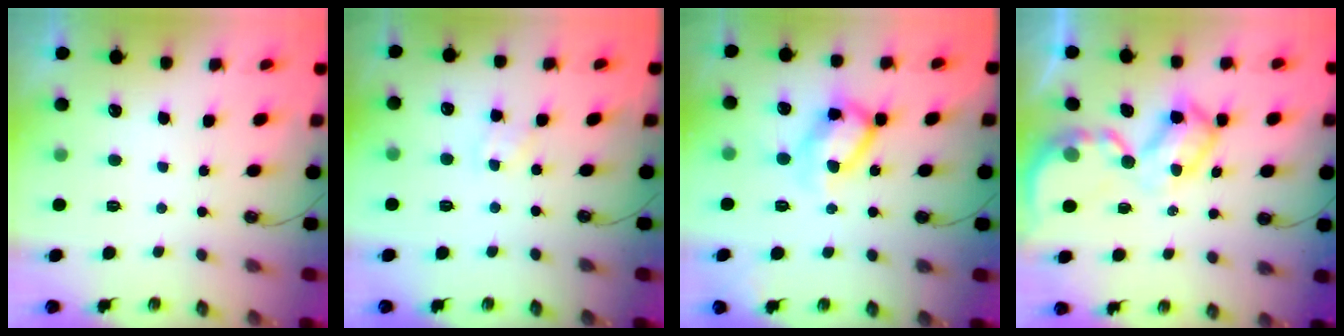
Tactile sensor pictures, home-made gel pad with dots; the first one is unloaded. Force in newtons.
{"total": 2.0, "press": 2.0, "slide": 0.3}
{"total": 14.1, "press": 14.1, "slide": 0.3}
{"total": 8.6, "press": 8.5, "slide": 0.7}